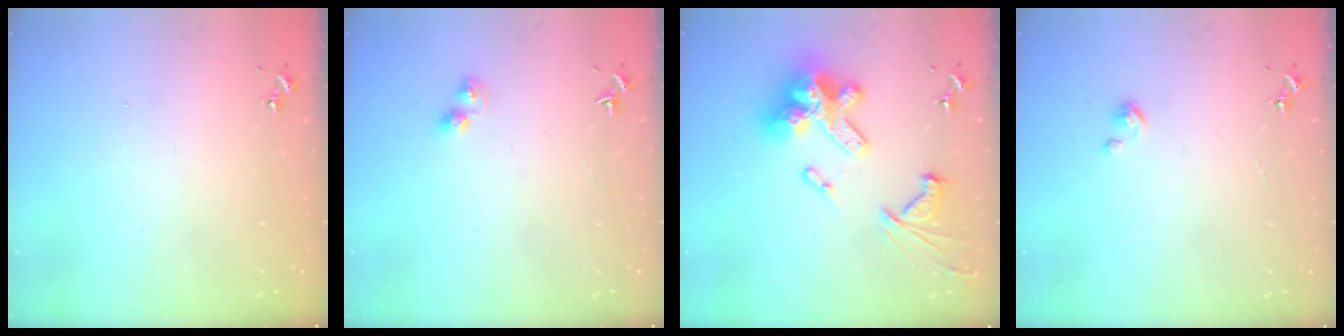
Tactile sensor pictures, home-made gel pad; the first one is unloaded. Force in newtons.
{"total": 4.2, "press": 4.2, "slide": 0.4}
{"total": 23.3, "press": 23.1, "slide": 2.3}
{"total": 2.7, "press": 2.7, "slide": 0.3}